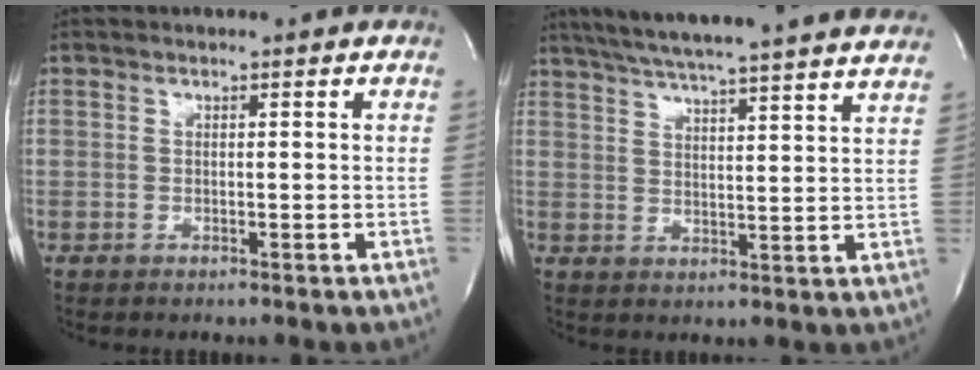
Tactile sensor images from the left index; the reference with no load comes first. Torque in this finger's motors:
{"motor_torque": [0.09, -0.22, 0.59, 0.15]}